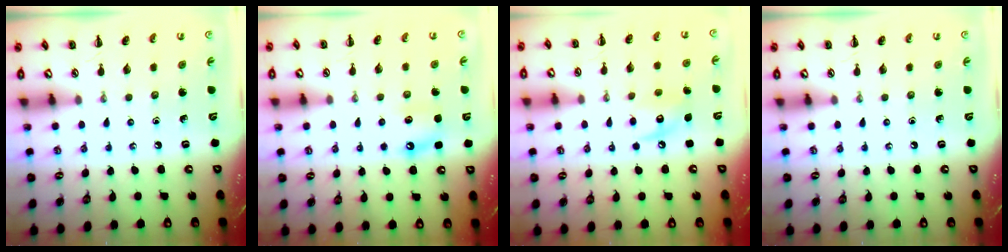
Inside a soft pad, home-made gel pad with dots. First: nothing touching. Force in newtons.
{"total": 5.1, "press": 4.9, "slide": 1.4}
{"total": 8.6, "press": 8.5, "slide": 0.6}
{"total": 0.0}